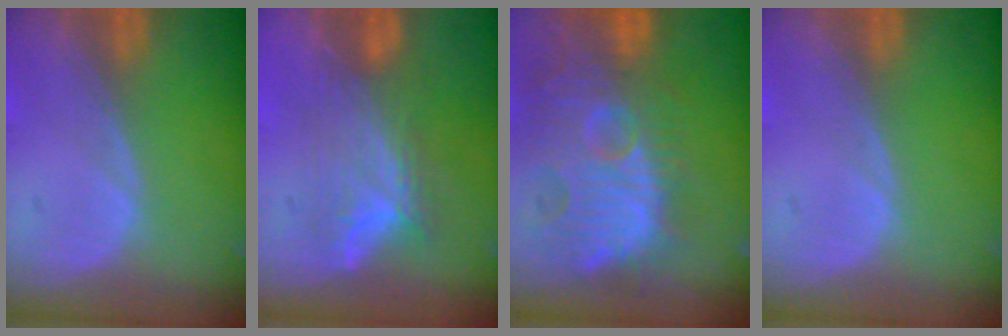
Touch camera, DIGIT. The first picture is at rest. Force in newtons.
{"total": 7.0, "press": 6.4, "slide": 2.8}
{"total": 13.4, "press": 12.4, "slide": 5.0}
{"total": 0.0}